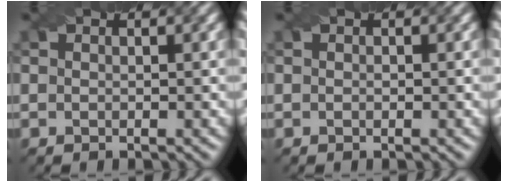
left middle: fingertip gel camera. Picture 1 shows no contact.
{"total": 0.0}